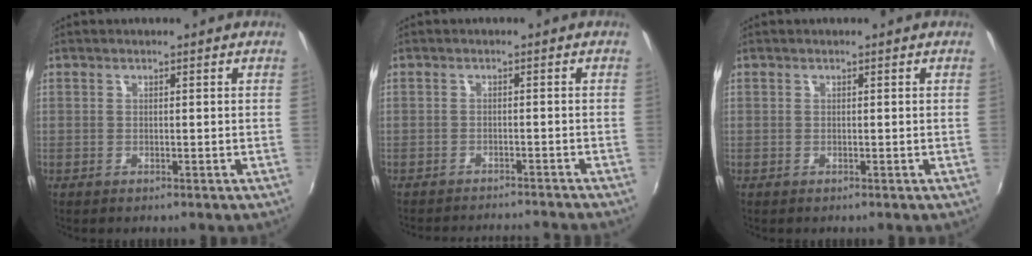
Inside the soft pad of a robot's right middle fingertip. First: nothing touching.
{"total": 9.3, "force": [-8.8, 0.7, 3.2], "torque": [-0.072, -0.008, -0.123]}
{"total": 0.0}